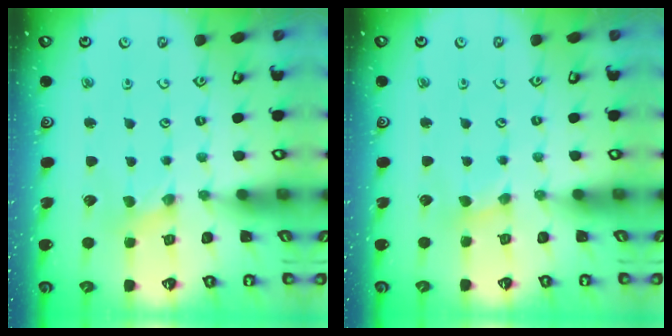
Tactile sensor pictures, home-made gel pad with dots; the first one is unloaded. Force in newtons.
{"total": 1.6, "press": 1.6, "slide": 0.4}